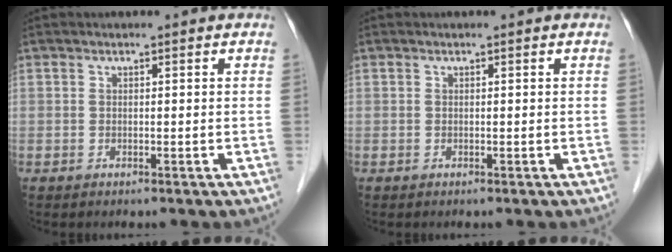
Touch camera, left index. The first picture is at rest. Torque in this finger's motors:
{"motor_torque": [0.01, 0.00, -0.02, 0.00]}